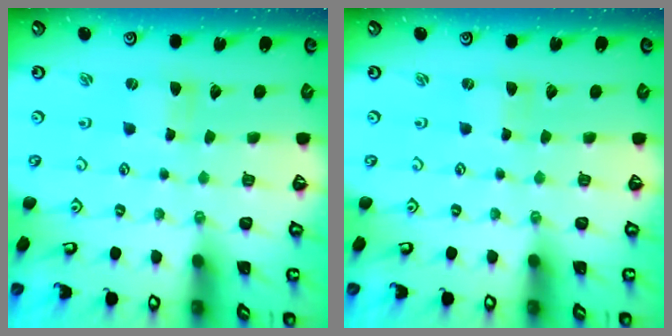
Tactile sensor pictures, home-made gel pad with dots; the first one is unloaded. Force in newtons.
{"total": 0.0}